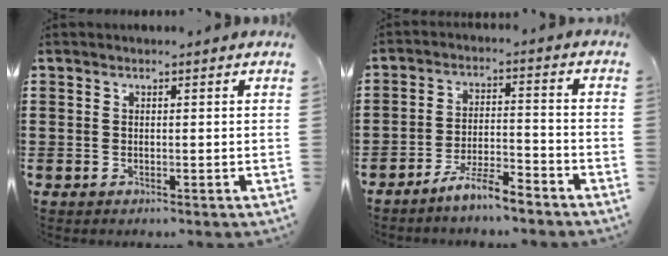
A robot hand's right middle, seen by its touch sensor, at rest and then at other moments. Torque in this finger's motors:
{"motor_torque": [2.14, 0.00, 0.26, 0.10]}